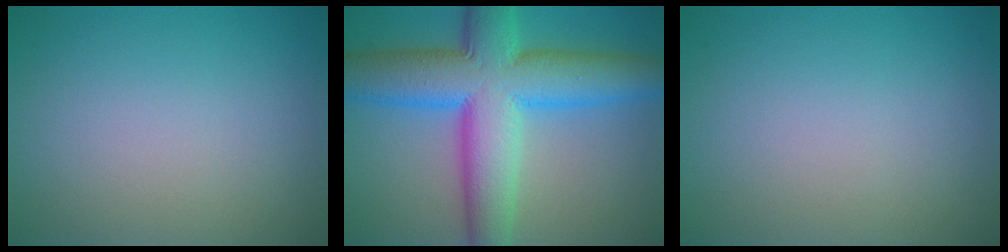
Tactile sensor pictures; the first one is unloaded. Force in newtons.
{"total": 12.3, "press": 12.3, "slide": 0.2}
{"total": 0.0}